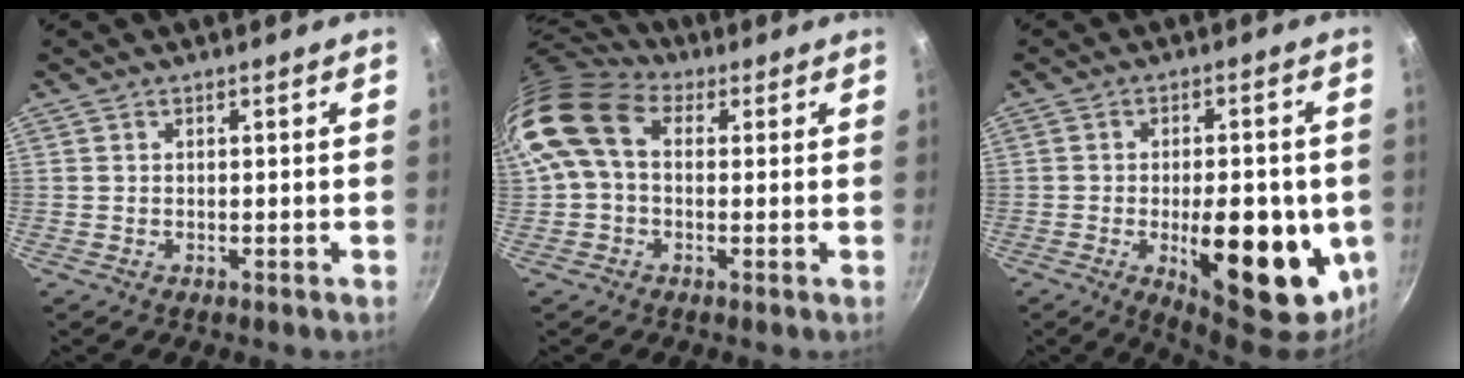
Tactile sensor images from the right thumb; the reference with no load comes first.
{"total": 12.3, "force": [2.2, 8.5, 8.6], "torque": [-0.155, 0.020, 0.021]}
{"total": 21.2, "force": [-4.3, 9.2, 18.7], "torque": [-0.215, -0.006, -0.045]}